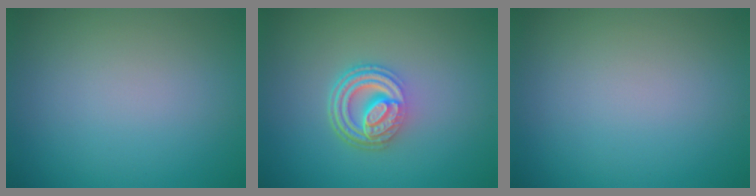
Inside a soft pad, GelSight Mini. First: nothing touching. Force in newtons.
{"total": 4.9, "press": 3.4, "slide": 3.5}
{"total": 0.0}